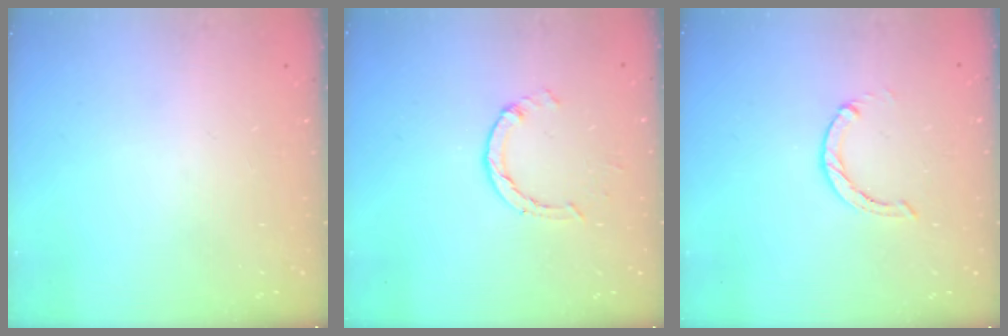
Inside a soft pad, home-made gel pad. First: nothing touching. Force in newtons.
{"total": 1.4, "press": 1.4, "slide": 0.2}
{"total": 0.0}